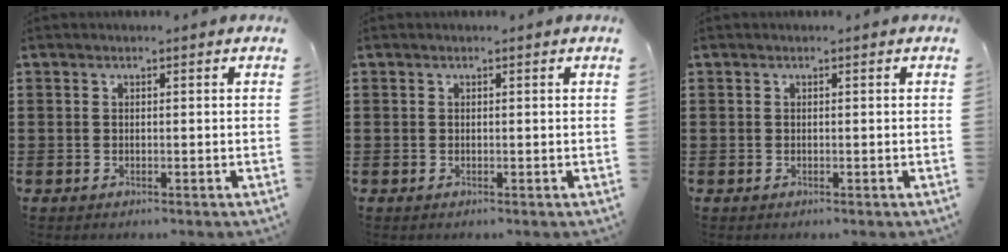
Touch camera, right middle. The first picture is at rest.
{"total": 0.0}
{"total": 0.0}